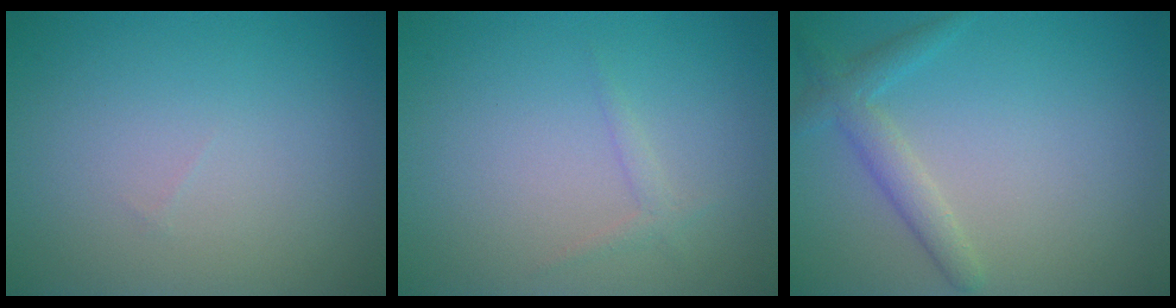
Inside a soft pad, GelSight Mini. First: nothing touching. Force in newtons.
{"total": 0.9, "press": 0.9, "slide": 0.1}
{"total": 2.5, "press": 2.5, "slide": 0.1}